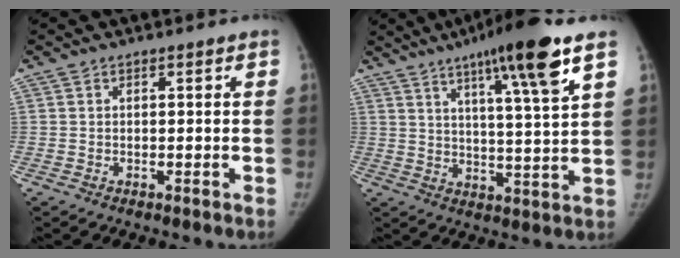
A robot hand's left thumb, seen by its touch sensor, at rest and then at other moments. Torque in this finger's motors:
{"motor_torque": [0.49, -0.09, 1.05, -0.99, 0.33]}